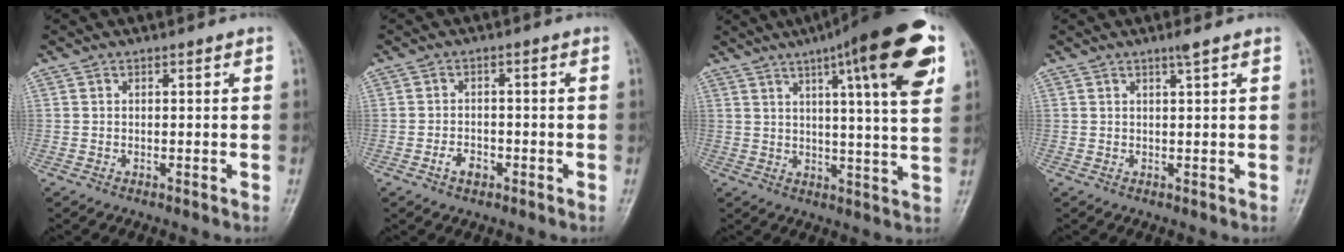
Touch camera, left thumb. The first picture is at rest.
{"total": 2.9, "force": [-1.7, 1.9, 1.5], "torque": [-0.022, 0.012, -0.027]}
{"total": 18.9, "force": [8.8, 3.0, 16.4], "torque": [-0.216, -0.016, 0.118]}
{"total": 1.4, "force": [1.0, -0.2, 1.1], "torque": [-0.020, -0.006, 0.018]}